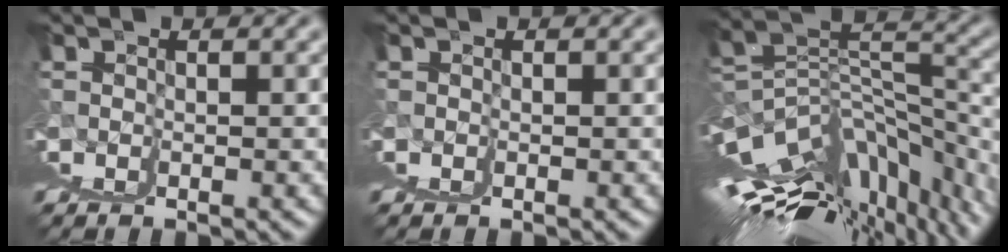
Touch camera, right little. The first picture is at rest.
{"total": 0.0}
{"total": 10.4, "force": [0.5, 0.8, 10.4], "torque": [-0.139, 0.010, 0.032]}